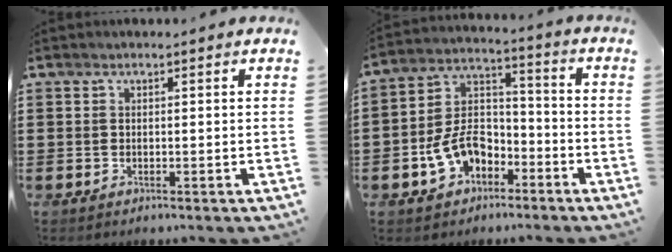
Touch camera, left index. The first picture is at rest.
{"total": 8.3, "force": [-4.2, 5.4, 4.7], "torque": [-0.116, 0.013, -0.085]}